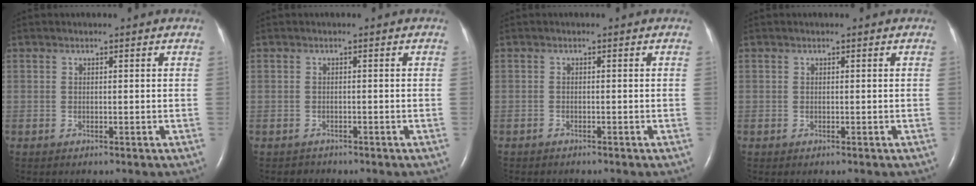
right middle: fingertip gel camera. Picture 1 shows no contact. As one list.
[{"total": 0.9, "force": [-0.8, 0.5, -0.3], "torque": [-0.002, 0.000, -0.015]}, {"total": 1.0, "force": [-0.9, 0.4, 0.2], "torque": [-0.011, 0.000, -0.013]}, {"total": 0.0}]